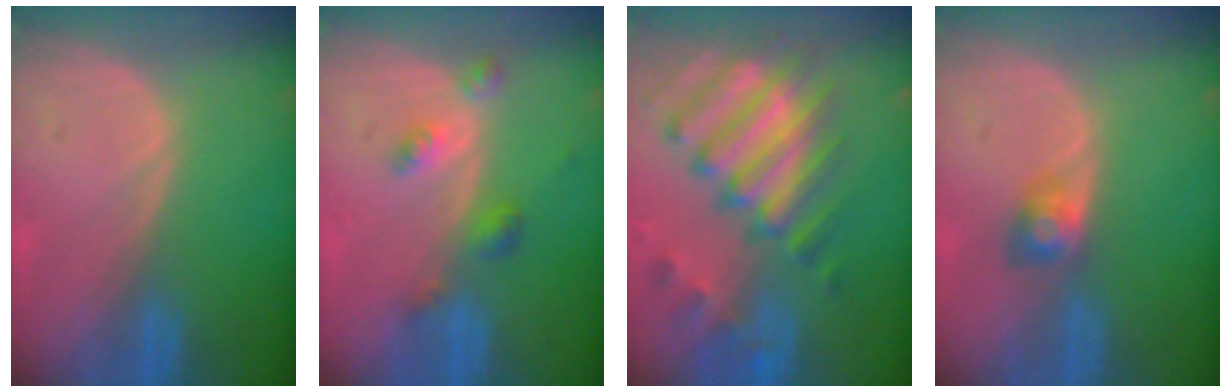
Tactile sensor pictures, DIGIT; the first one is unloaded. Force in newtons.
{"total": 4.2, "press": 3.8, "slide": 1.8}
{"total": 12.3, "press": 10.6, "slide": 6.2}
{"total": 2.6, "press": 2.6, "slide": 0.1}